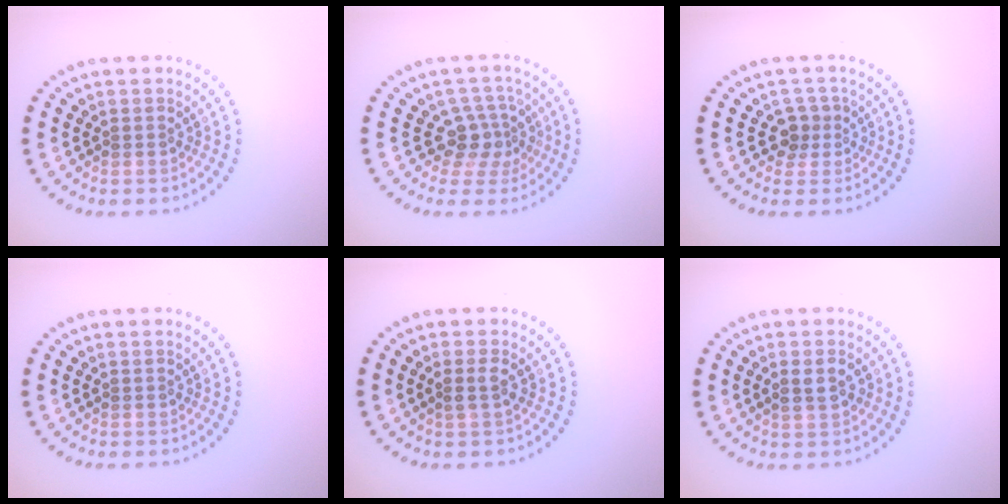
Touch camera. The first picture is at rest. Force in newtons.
{"total": 2.9, "press": 2.2, "slide": 1.9}
{"total": 1.9, "press": 1.5, "slide": 1.2}
{"total": 0.0}
{"total": 1.1, "press": 1.0, "slide": 0.5}
{"total": 1.7, "press": 1.7, "slide": 0.3}